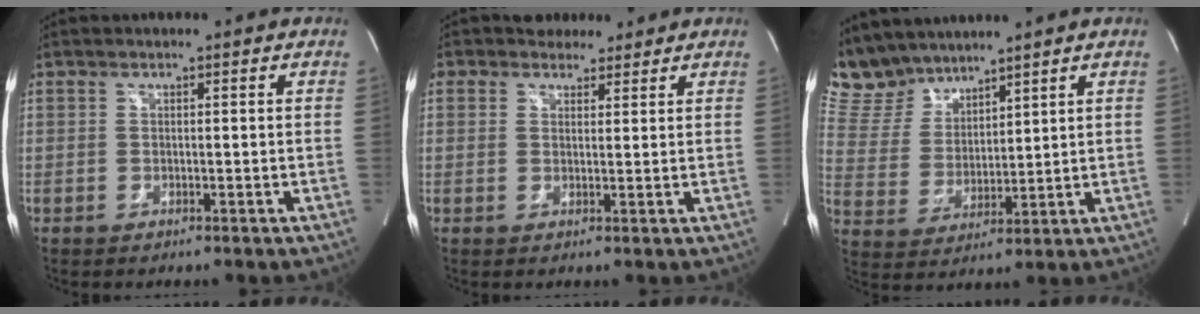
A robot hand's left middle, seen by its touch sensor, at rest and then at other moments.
{"total": 3.8, "force": [3.0, 2.3, 0.5], "torque": [-0.007, 0.011, 0.047]}
{"total": 8.9, "force": [8.3, 3.1, 1.1], "torque": [-0.039, 0.013, 0.181]}